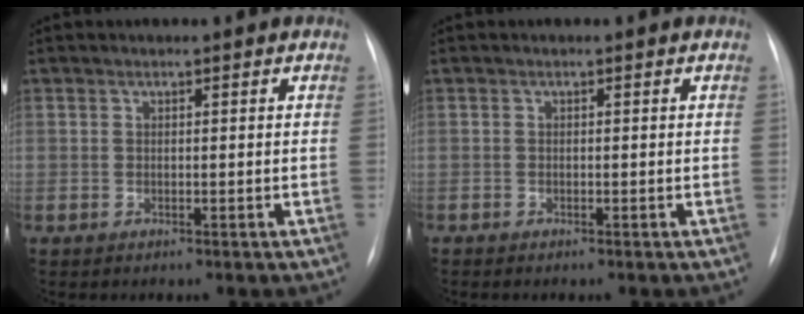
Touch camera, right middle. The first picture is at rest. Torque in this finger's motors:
{"motor_torque": [0.45, -0.26, 0.06, 0.01]}